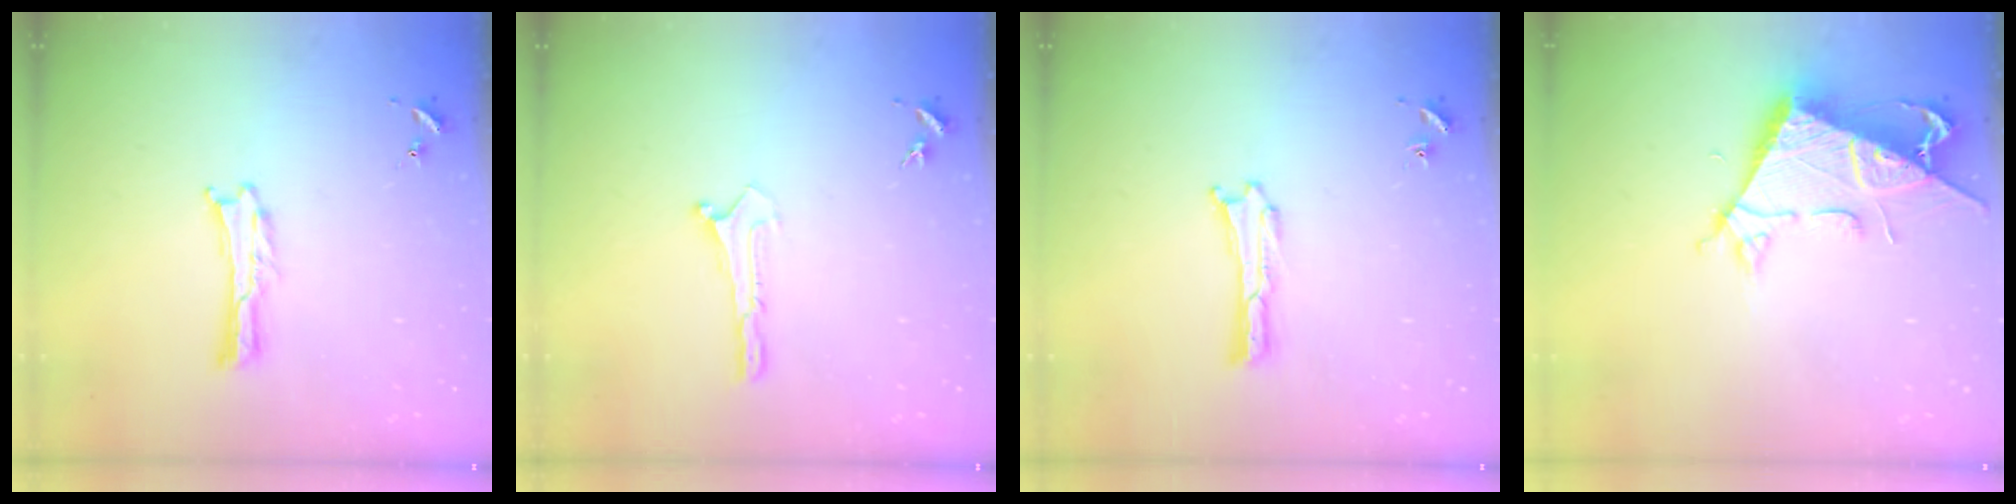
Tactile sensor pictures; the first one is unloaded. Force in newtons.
{"total": 0.0}
{"total": 0.0}
{"total": 8.4, "press": 8.3, "slide": 0.8}